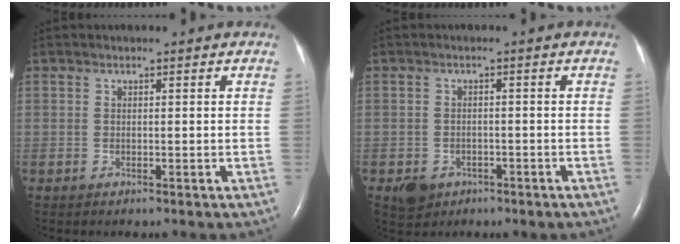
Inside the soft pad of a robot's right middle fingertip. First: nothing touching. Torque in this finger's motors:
{"motor_torque": [-0.02, -0.22, 0.04, 0.01]}